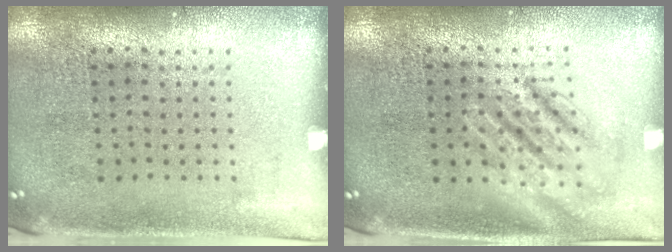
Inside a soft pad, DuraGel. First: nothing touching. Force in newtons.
{"total": 2.7, "press": 2.7, "slide": 0.3}